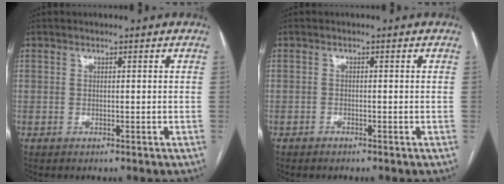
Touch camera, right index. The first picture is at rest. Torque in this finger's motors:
{"motor_torque": [0.02, 0.05, -0.07, -0.01]}